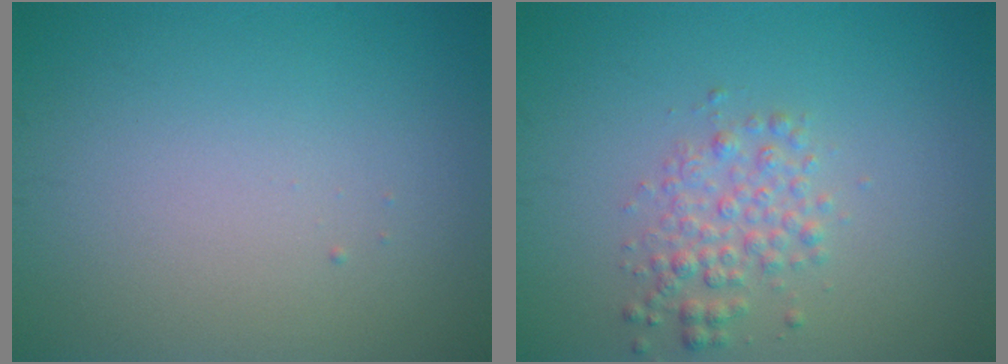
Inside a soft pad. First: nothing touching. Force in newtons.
{"total": 2.5, "press": 2.5, "slide": 0.0}